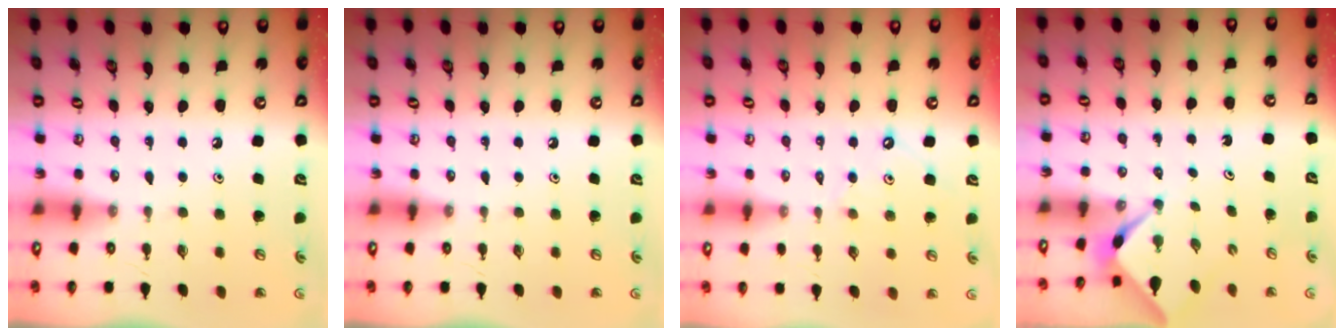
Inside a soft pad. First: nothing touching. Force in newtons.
{"total": 0.0}
{"total": 1.8, "press": 1.8, "slide": 0.3}
{"total": 2.2, "press": 2.2, "slide": 0.2}